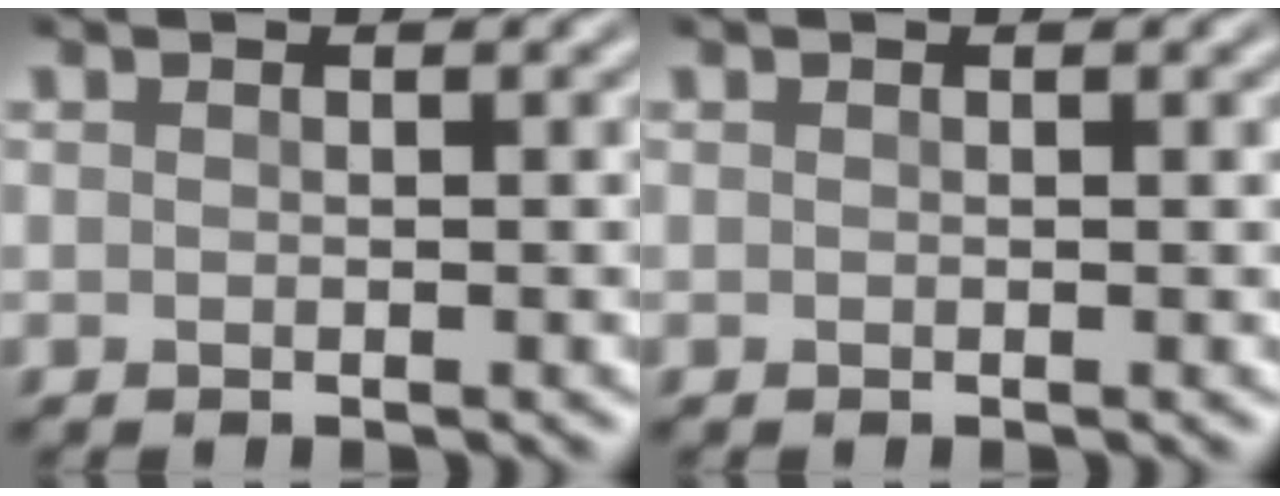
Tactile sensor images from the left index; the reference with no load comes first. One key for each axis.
{"total": 0.0}